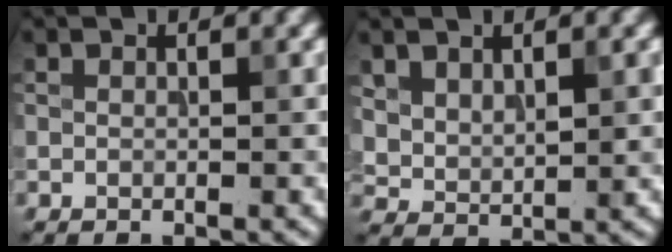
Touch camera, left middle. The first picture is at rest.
{"total": 3.3, "force": [1.3, 1.8, 2.4], "torque": [-0.056, -0.007, 0.033]}